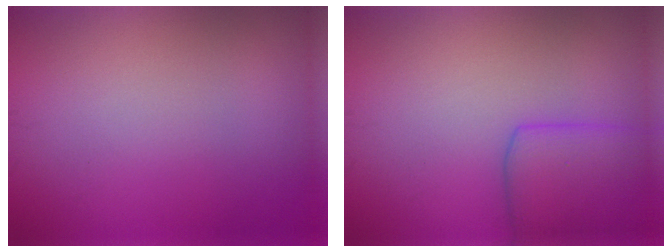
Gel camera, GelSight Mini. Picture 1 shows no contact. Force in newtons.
{"total": 4.1, "press": 4.1, "slide": 0.1}